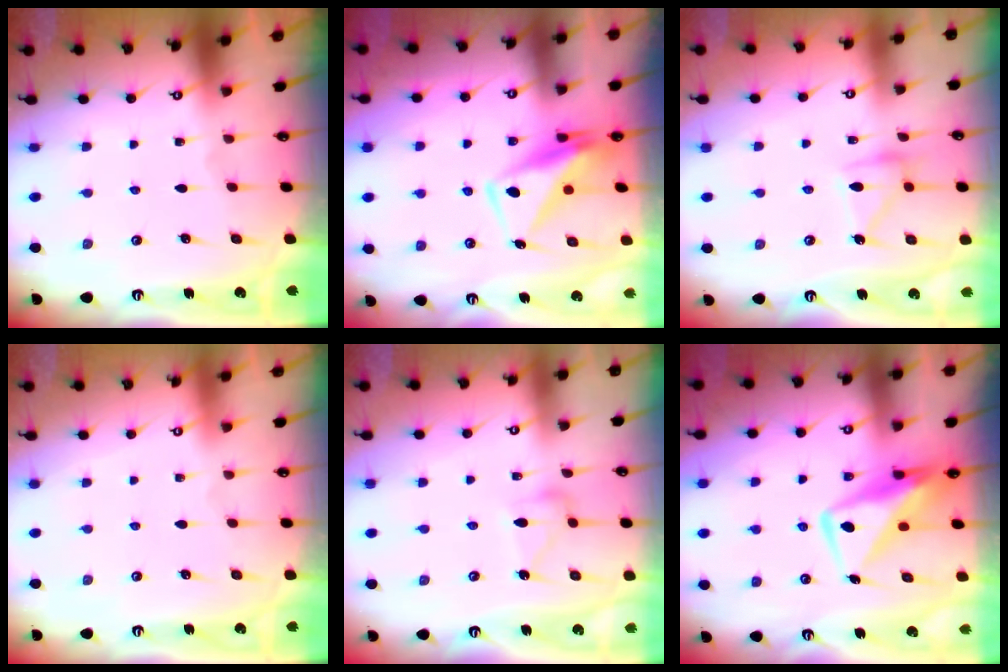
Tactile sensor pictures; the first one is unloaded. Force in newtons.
{"total": 10.9, "press": 10.8, "slide": 1.6}
{"total": 12.3, "press": 12.3, "slide": 0.8}
{"total": 3.9, "press": 3.9, "slide": 0.1}
{"total": 10.3, "press": 10.3, "slide": 0.5}
{"total": 12.2, "press": 12.1, "slide": 1.2}